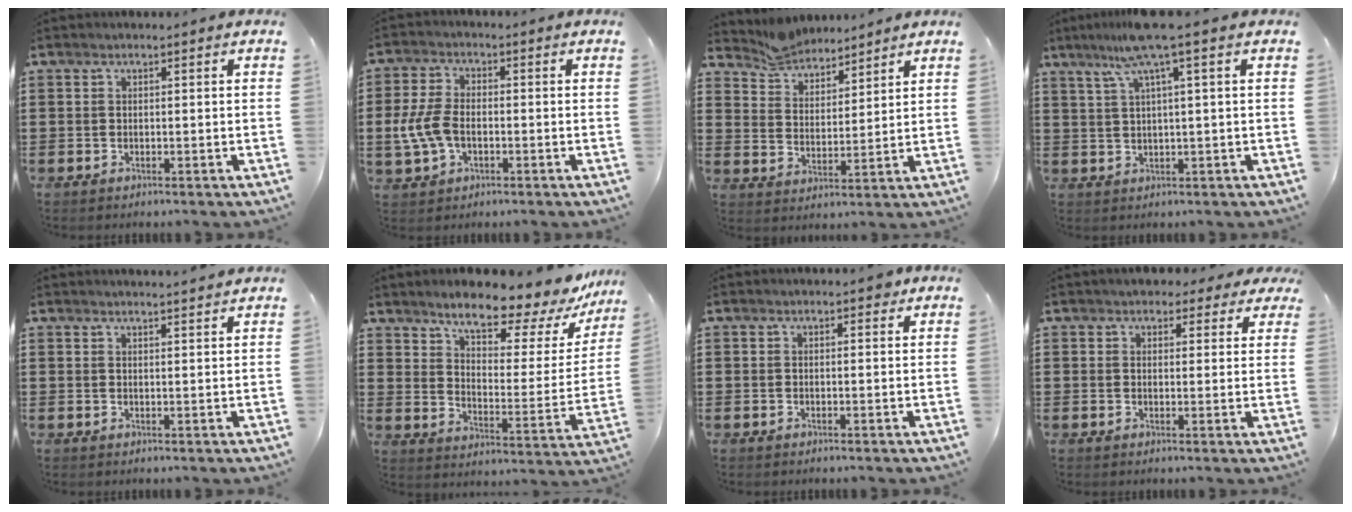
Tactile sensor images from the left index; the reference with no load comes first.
{"total": 6.1, "force": [-1.1, 3.9, 4.6], "torque": [-0.119, -0.002, -0.026]}
{"total": 5.9, "force": [5.7, 1.6, 0.4], "torque": [-0.031, -0.015, 0.109]}
{"total": 7.1, "force": [3.4, -0.4, 6.2], "torque": [-0.126, 0.000, 0.058]}
{"total": 2.0, "force": [2.0, -0.5, 0.2], "torque": [-0.007, -0.004, 0.039]}
{"total": 9.7, "force": [8.4, 2.2, 4.1], "torque": [-0.077, -0.061, 0.141]}
{"total": 0.9, "force": [0.7, 0.5, 0.4], "torque": [-0.003, 0.001, 0.011]}
{"total": 3.1, "force": [2.6, 1.6, 0.6], "torque": [-0.014, 0.001, 0.046]}